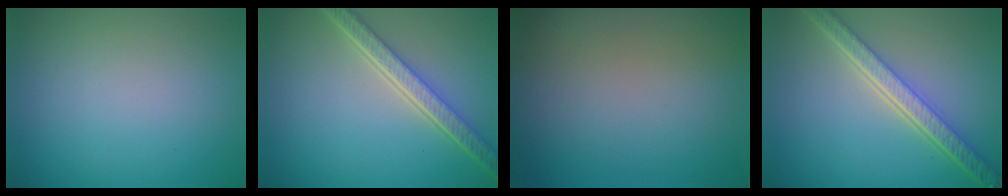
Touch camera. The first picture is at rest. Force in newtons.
{"total": 5.0, "press": 3.7, "slide": 3.3}
{"total": 0.0}
{"total": 5.6, "press": 4.2, "slide": 3.8}